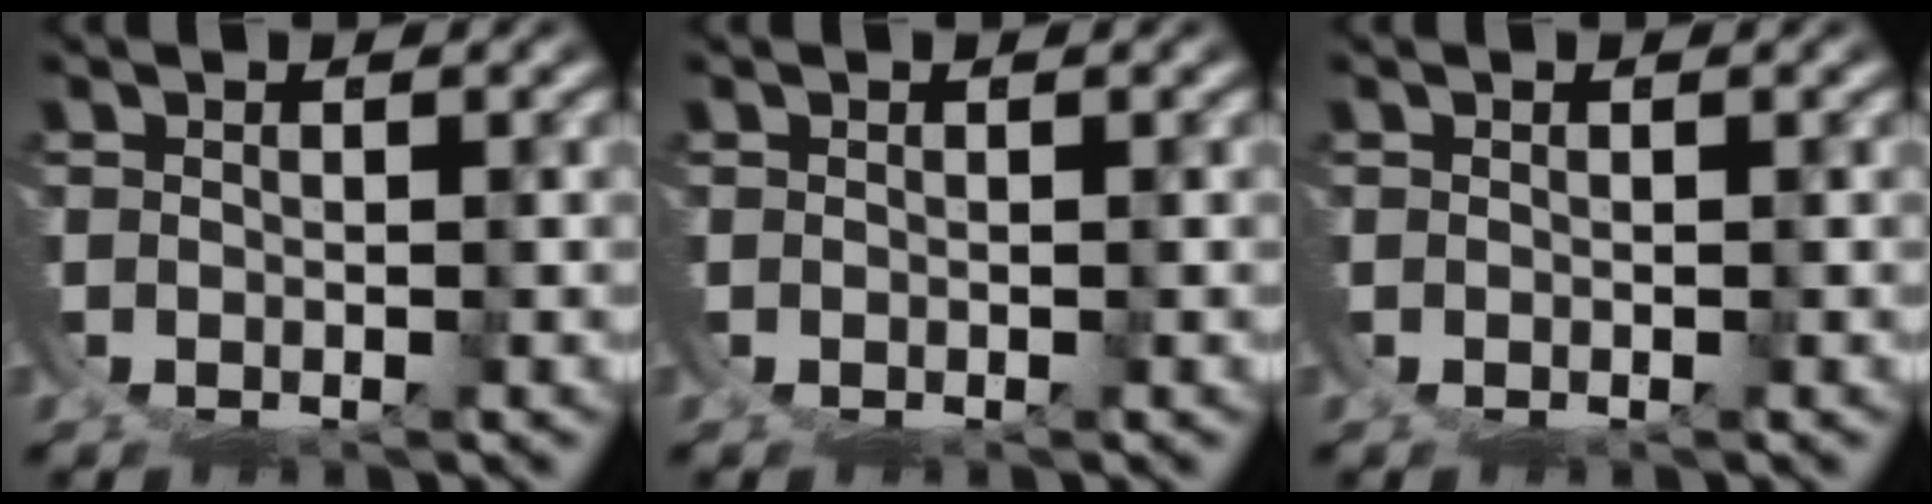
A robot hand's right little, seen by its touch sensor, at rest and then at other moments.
{"total": 0.0}
{"total": 0.0}